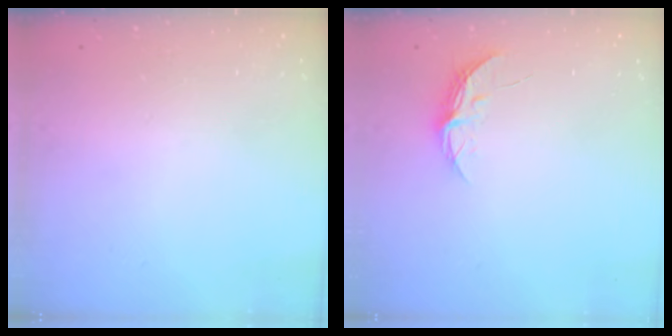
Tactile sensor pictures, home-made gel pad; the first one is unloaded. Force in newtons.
{"total": 5.3, "press": 5.3, "slide": 0.5}